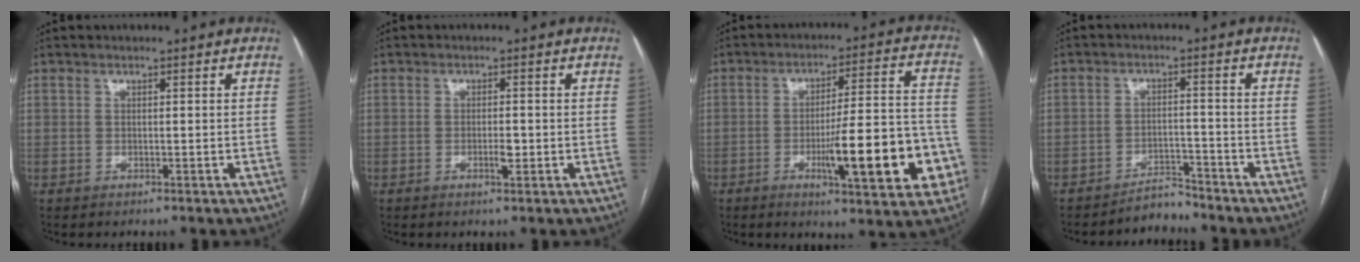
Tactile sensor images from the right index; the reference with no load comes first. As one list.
[{"total": 2.1, "force": [-0.6, 0.6, 1.9], "torque": [-0.032, 0.000, -0.009]}, {"total": 16.9, "force": [-5.5, 3.0, 15.7], "torque": [-0.200, 0.016, -0.072]}, {"total": 3.4, "force": [-3.3, 0.6, -0.3], "torque": [0.009, -0.004, -0.053]}]